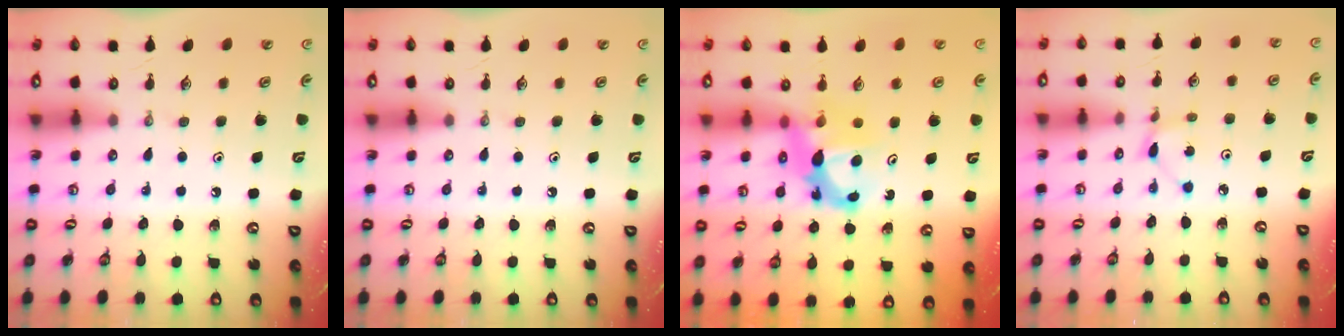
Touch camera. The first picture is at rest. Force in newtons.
{"total": 0.0}
{"total": 8.2, "press": 8.1, "slide": 0.5}
{"total": 1.5, "press": 1.5, "slide": 0.2}